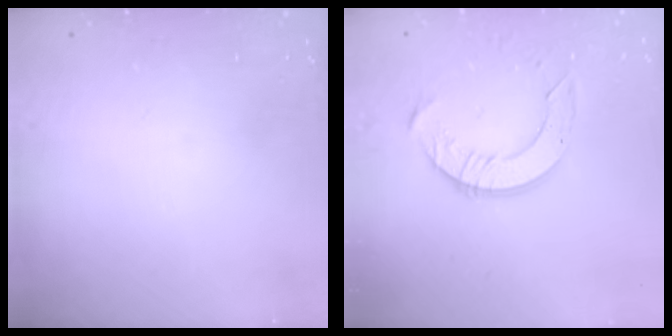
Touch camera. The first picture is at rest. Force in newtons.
{"total": 9.6, "press": 9.6, "slide": 1.0}